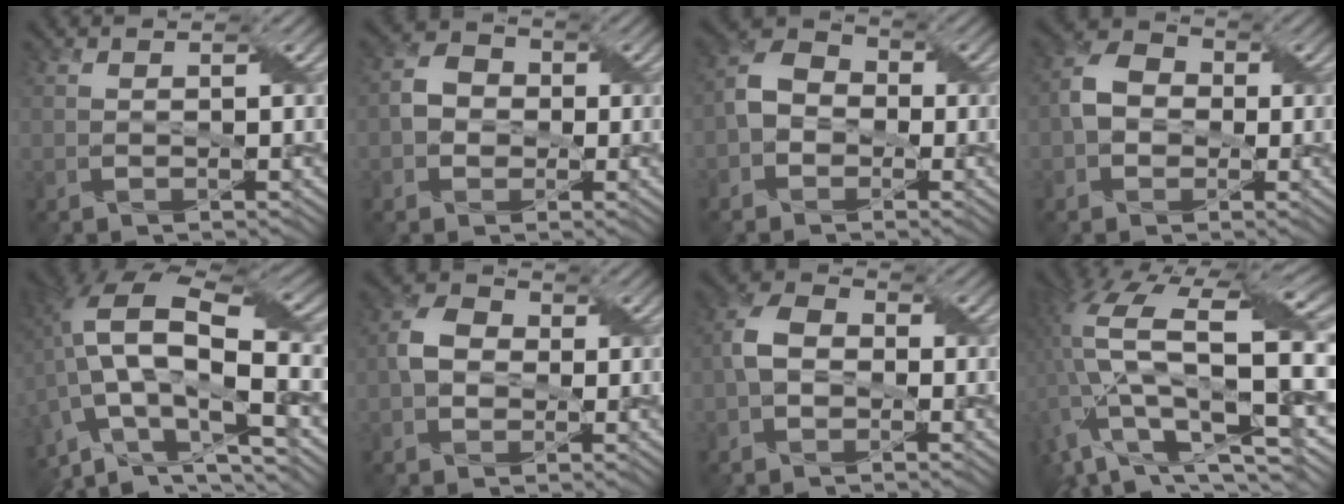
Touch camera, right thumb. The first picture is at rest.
{"total": 3.8, "force": [-0.5, 3.4, 1.7], "torque": [-0.037, 0.007, -0.014]}
{"total": 5.2, "force": [-1.5, 4.3, 2.5], "torque": [-0.063, 0.007, -0.043]}
{"total": 4.9, "force": [-0.5, 4.1, 2.6], "torque": [-0.054, 0.011, -0.019]}
{"total": 16.2, "force": [-3.1, 7.8, 13.9], "torque": [-0.272, 0.011, -0.064]}
{"total": 4.2, "force": [-0.2, 3.5, 2.4], "torque": [-0.055, 0.008, -0.012]}
{"total": 4.6, "force": [-0.8, 3.4, 3.0], "torque": [-0.068, 0.009, -0.024]}
{"total": 19.6, "force": [-1.5, 9.4, 17.2], "torque": [-0.352, -0.027, -0.015]}